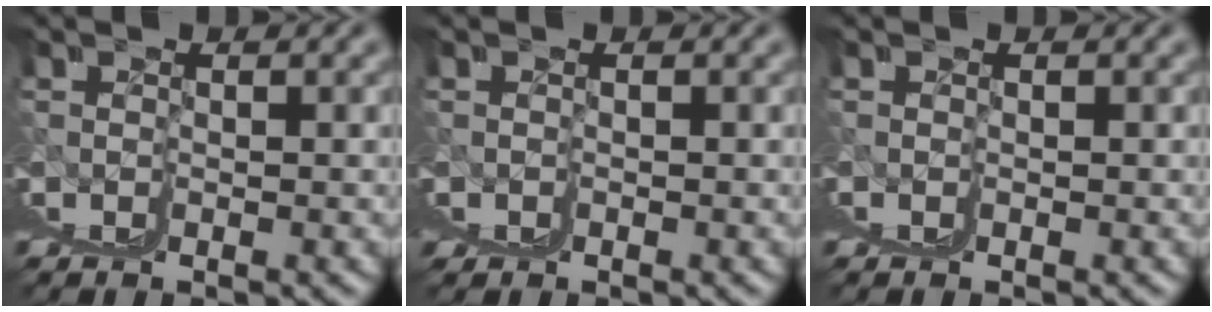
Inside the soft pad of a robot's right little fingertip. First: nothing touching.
{"total": 1.0, "force": [0.7, 0.5, 0.5], "torque": [-0.006, 0.002, 0.010]}
{"total": 0.0}